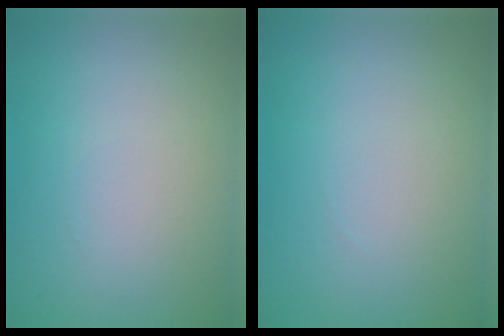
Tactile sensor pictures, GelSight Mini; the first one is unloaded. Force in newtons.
{"total": 0.0}